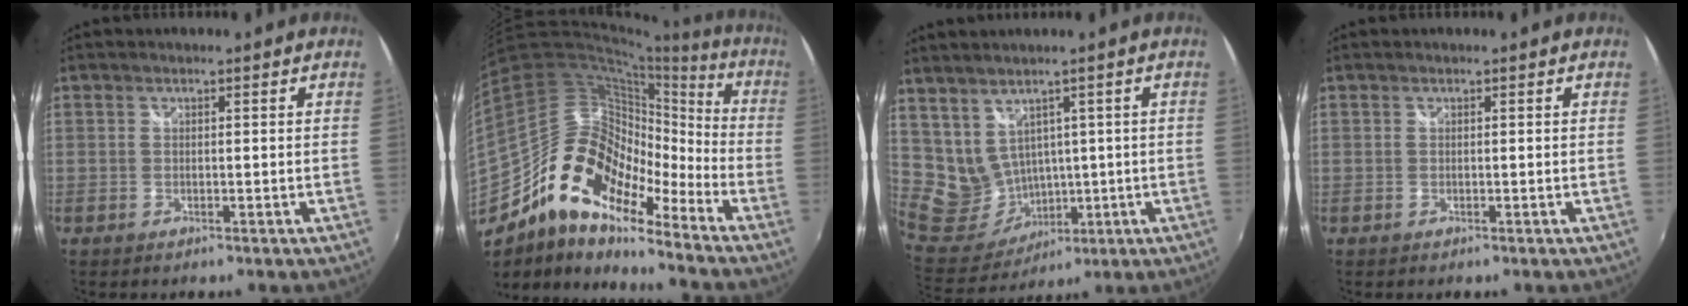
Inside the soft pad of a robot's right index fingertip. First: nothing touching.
{"total": 17.2, "force": [-11.8, 7.8, 9.8], "torque": [-0.167, 0.002, -0.236]}
{"total": 10.6, "force": [3.8, 8.6, 4.9], "torque": [-0.119, -0.004, 0.108]}
{"total": 0.0}